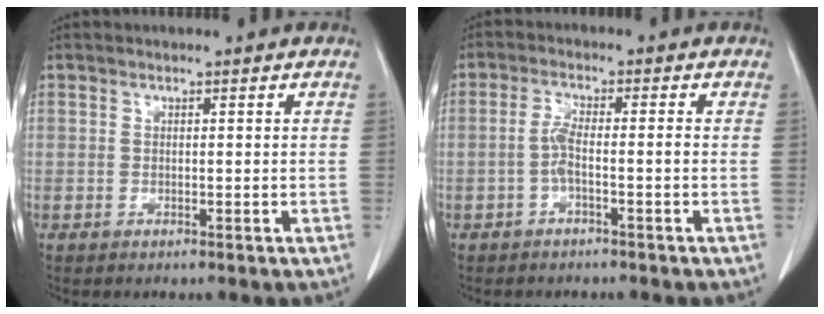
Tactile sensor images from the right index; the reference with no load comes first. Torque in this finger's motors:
{"motor_torque": [0.58, -0.31, 0.24, 0.08]}